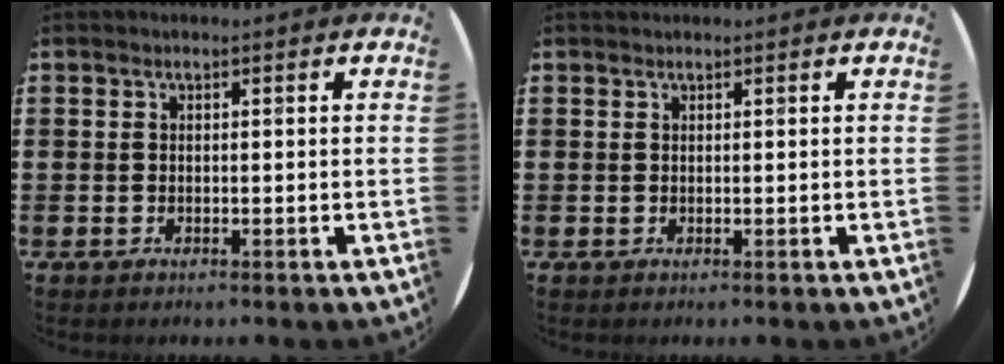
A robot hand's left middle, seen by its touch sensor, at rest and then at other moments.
{"total": 0.0}